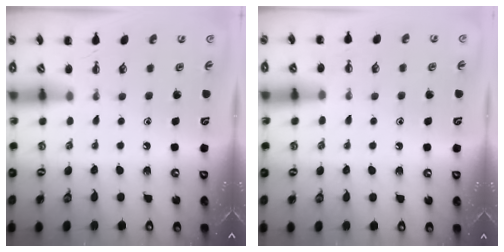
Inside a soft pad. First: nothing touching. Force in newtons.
{"total": 5.8, "press": 5.5, "slide": 1.7}